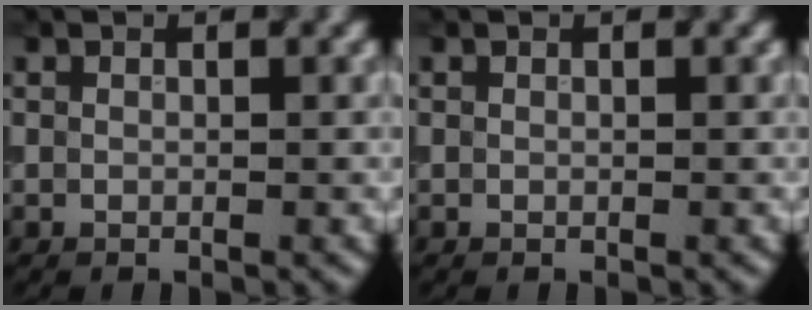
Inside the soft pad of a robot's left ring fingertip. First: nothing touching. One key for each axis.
{"total": 0.0}